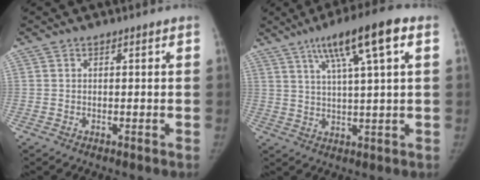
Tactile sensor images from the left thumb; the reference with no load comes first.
{"total": 12.5, "force": [5.7, 1.5, 11.0], "torque": [-0.184, 0.001, 0.091]}